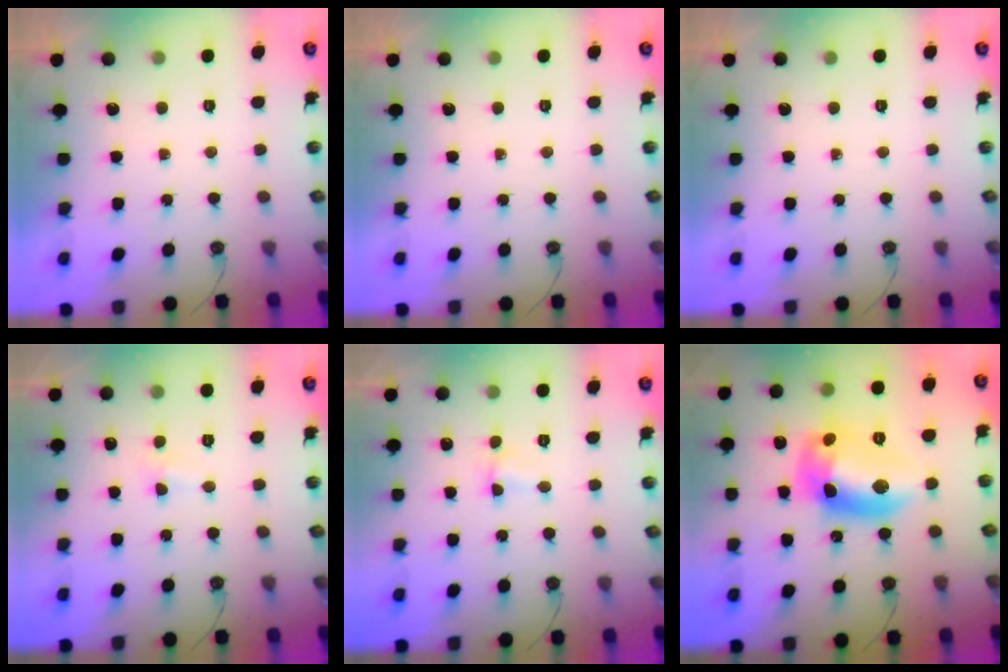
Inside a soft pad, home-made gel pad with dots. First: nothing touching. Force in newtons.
{"total": 0.0}
{"total": 0.0}
{"total": 2.4, "press": 2.3, "slide": 0.4}
{"total": 1.0, "press": 1.0, "slide": 0.4}
{"total": 17.5, "press": 17.5, "slide": 1.1}